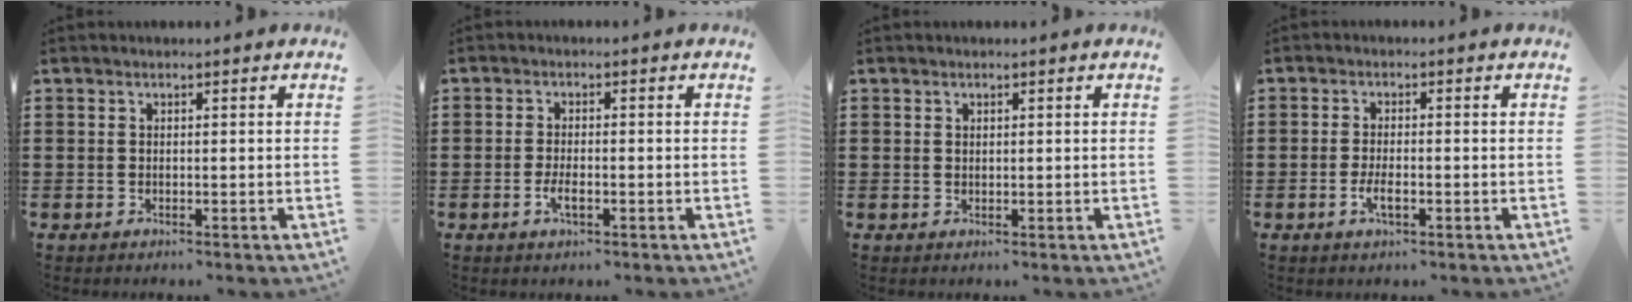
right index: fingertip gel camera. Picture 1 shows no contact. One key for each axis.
{"total": 2.6, "fx": -1.0, "fy": 0.7, "fz": 2.3, "tx": -0.047, "ty": -0.005, "tz": -0.020}
{"total": 0.6, "fx": 0.3, "fy": 0.4, "fz": 0.1, "tx": -0.004, "ty": 0.001, "tz": 0.008}
{"total": 2.9, "fx": -1.1, "fy": 0.8, "fz": 2.6, "tx": -0.052, "ty": -0.003, "tz": -0.021}